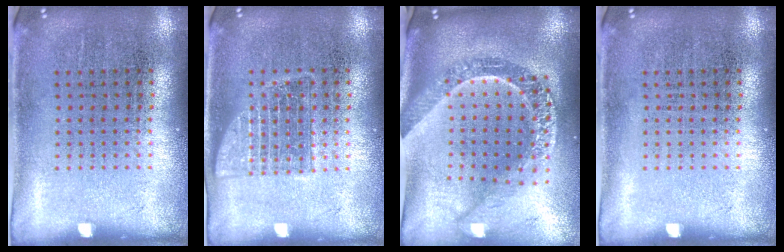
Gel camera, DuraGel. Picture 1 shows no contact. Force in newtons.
{"total": 1.0, "press": 1.0, "slide": 0.2}
{"total": 2.7, "press": 2.2, "slide": 1.6}
{"total": 0.0}